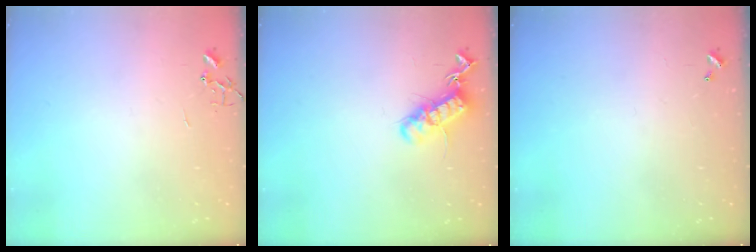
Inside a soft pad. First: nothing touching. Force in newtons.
{"total": 14.3, "press": 14.3, "slide": 1.0}
{"total": 0.0}